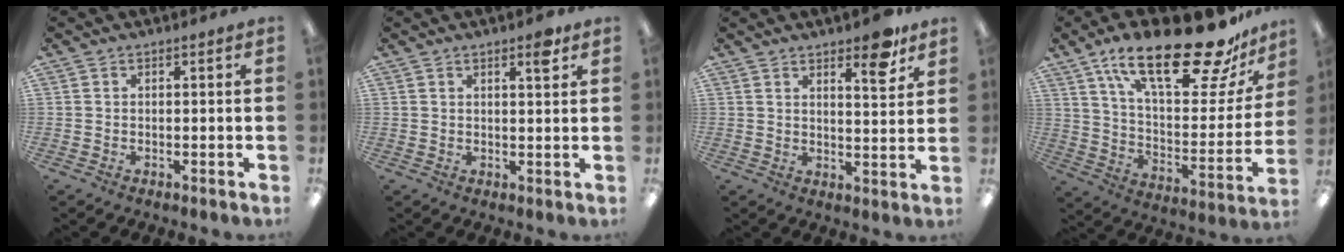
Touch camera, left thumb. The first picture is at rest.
{"total": 3.3, "force": [2.4, 0.7, 2.3], "torque": [-0.026, -0.009, 0.035]}
{"total": 7.3, "force": [5.4, 2.0, 4.4], "torque": [-0.045, -0.037, 0.084]}
{"total": 26.7, "force": [17.9, 8.7, 17.7], "torque": [-0.272, -0.111, 0.298]}